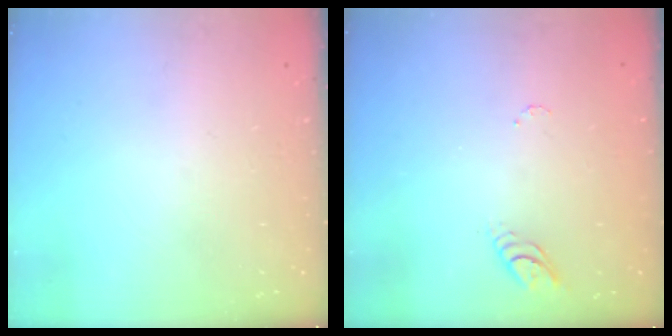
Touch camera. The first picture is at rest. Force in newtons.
{"total": 3.8, "press": 3.7, "slide": 0.3}